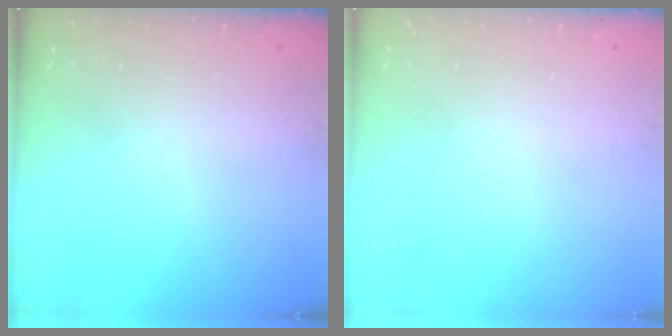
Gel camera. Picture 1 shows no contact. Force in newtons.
{"total": 0.0}